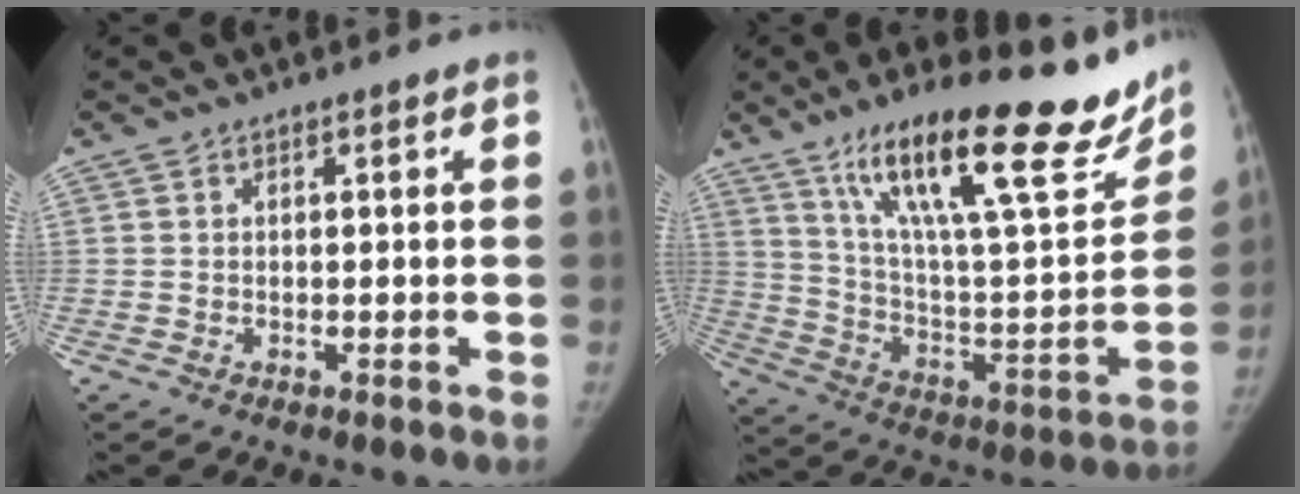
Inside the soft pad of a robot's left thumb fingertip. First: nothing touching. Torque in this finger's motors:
{"motor_torque": [1.23, -0.20, 1.35, -1.43, 0.16]}